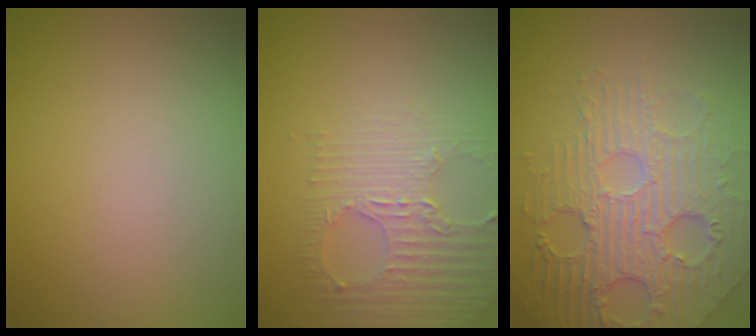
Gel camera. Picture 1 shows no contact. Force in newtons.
{"total": 2.8, "press": 2.5, "slide": 1.3}
{"total": 5.6, "press": 4.7, "slide": 3.0}